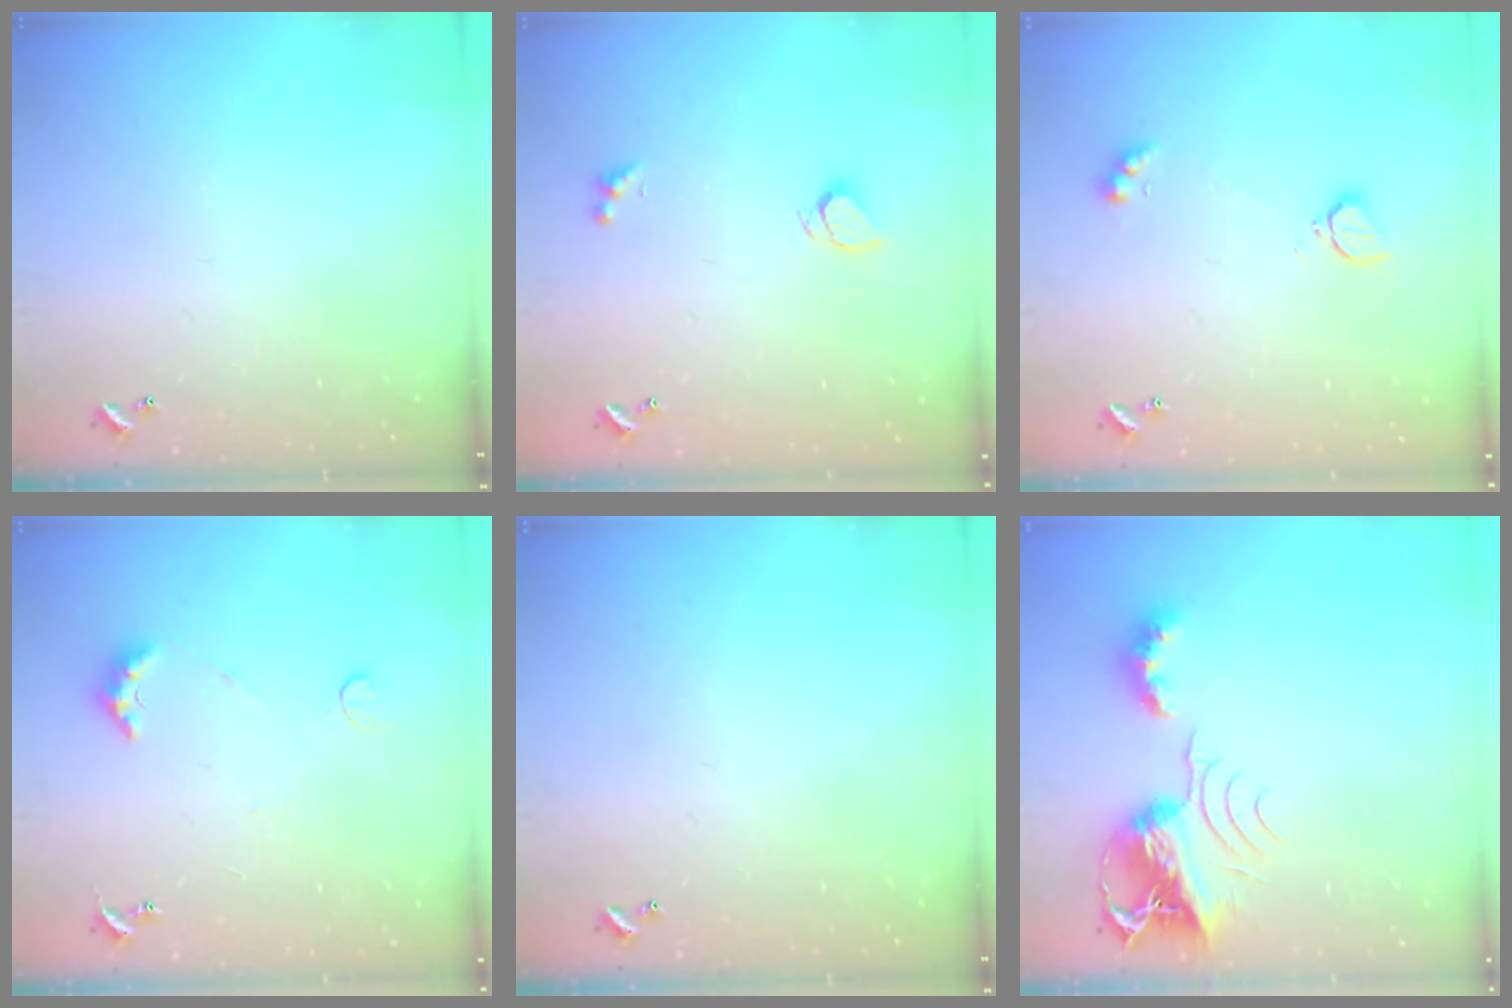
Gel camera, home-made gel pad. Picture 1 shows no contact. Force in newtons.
{"total": 2.4, "press": 2.3, "slide": 0.6}
{"total": 2.8, "press": 2.7, "slide": 0.6}
{"total": 3.8, "press": 3.8, "slide": 0.7}
{"total": 0.0}
{"total": 9.4, "press": 9.3, "slide": 1.2}